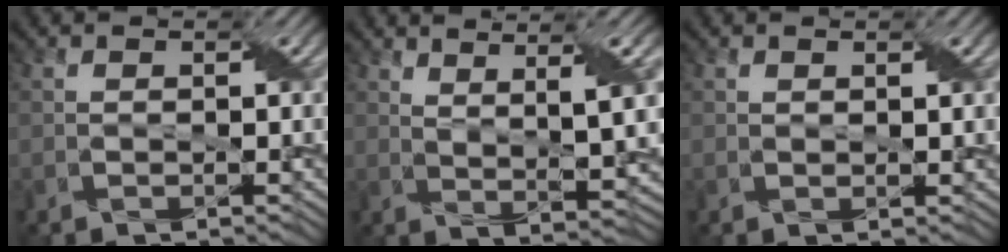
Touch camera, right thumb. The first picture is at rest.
{"total": 7.7, "force": [3.6, 1.3, 6.7], "torque": [-0.111, 0.004, 0.067]}
{"total": 1.0, "force": [0.6, 0.2, 0.7], "torque": [-0.015, -0.001, 0.013]}